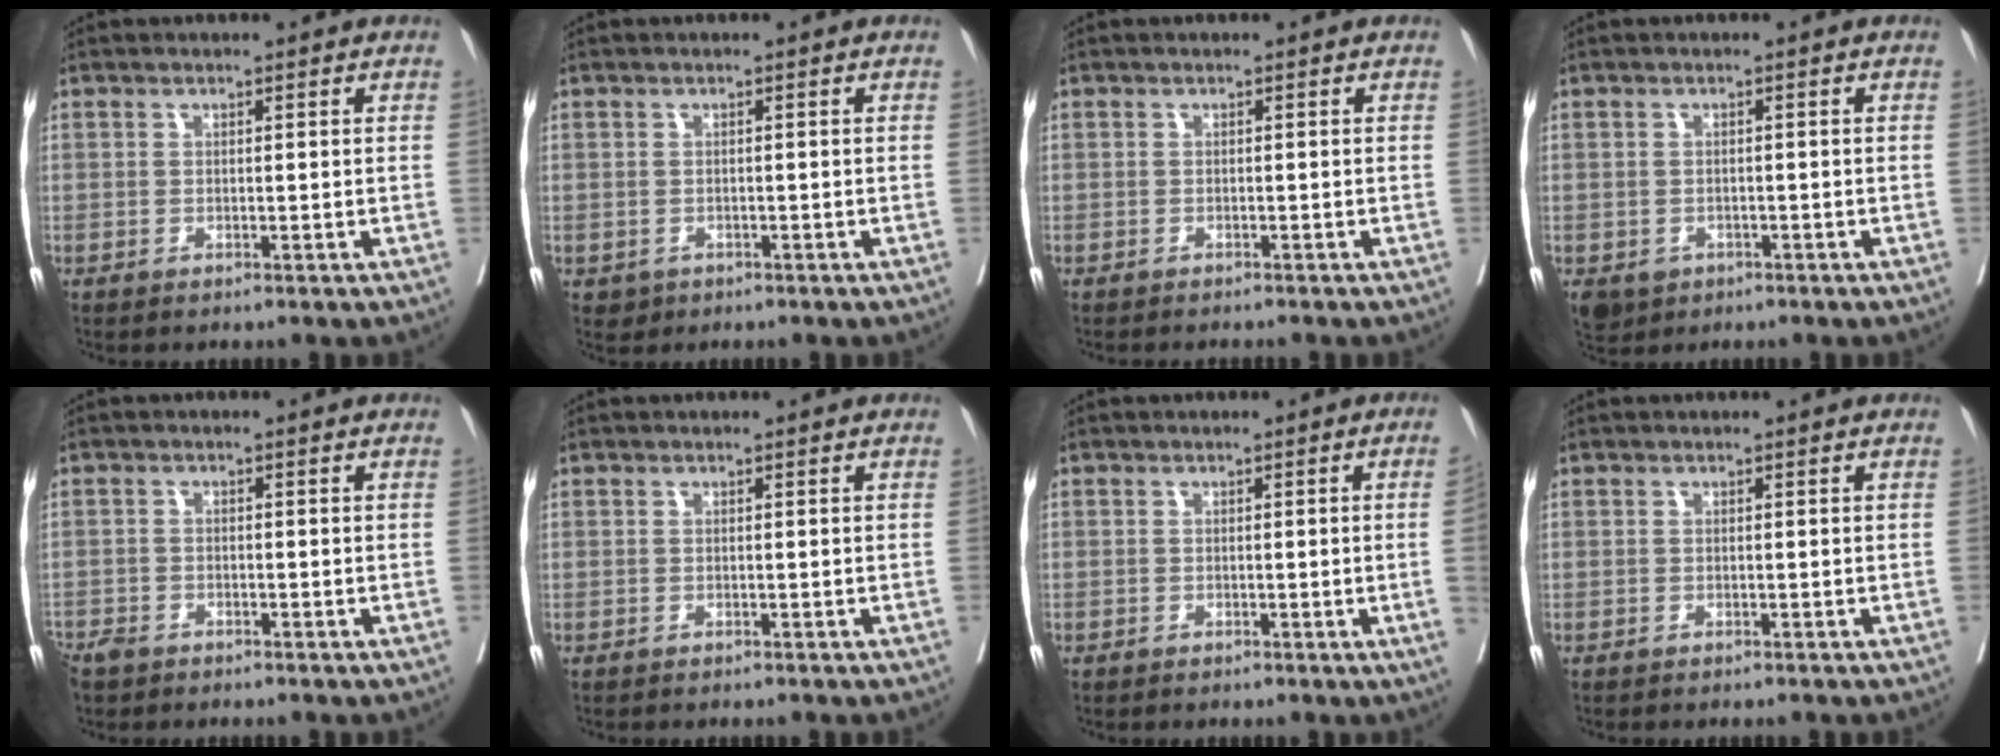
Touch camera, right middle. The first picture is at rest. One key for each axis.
{"total": 1.5, "fx": -0.7, "fy": 1.3, "fz": 0.3, "tx": -0.008, "ty": 0.001, "tz": -0.006}
{"total": 3.1, "fx": -2.9, "fy": 0.5, "fz": 1.1, "tx": -0.014, "ty": -0.004, "tz": -0.037}
{"total": 4.8, "fx": -2.5, "fy": 3.8, "fz": 1.4, "tx": -0.024, "ty": -0.001, "tz": -0.032}
{"total": 3.4, "fx": -2.8, "fy": 1.5, "fz": 1.1, "tx": -0.021, "ty": -0.002, "tz": -0.052}
{"total": 0.8, "fx": -0.7, "fy": 0.1, "fz": 0.3, "tx": -0.008, "ty": -0.003, "tz": -0.012}
{"total": 2.0, "fx": -0.3, "fy": -0.7, "fz": 1.8, "tx": -0.021, "ty": -0.003, "tz": -0.004}
{"total": 0.8, "fx": -0.7, "fy": 0.1, "fz": 0.3, "tx": -0.008, "ty": -0.003, "tz": -0.012}